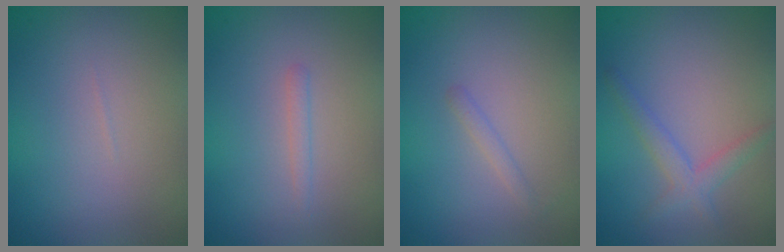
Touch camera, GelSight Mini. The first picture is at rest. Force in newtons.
{"total": 0.8, "press": 0.8, "slide": 0.0}
{"total": 0.9, "press": 0.9, "slide": 0.0}
{"total": 2.2, "press": 2.2, "slide": 0.1}